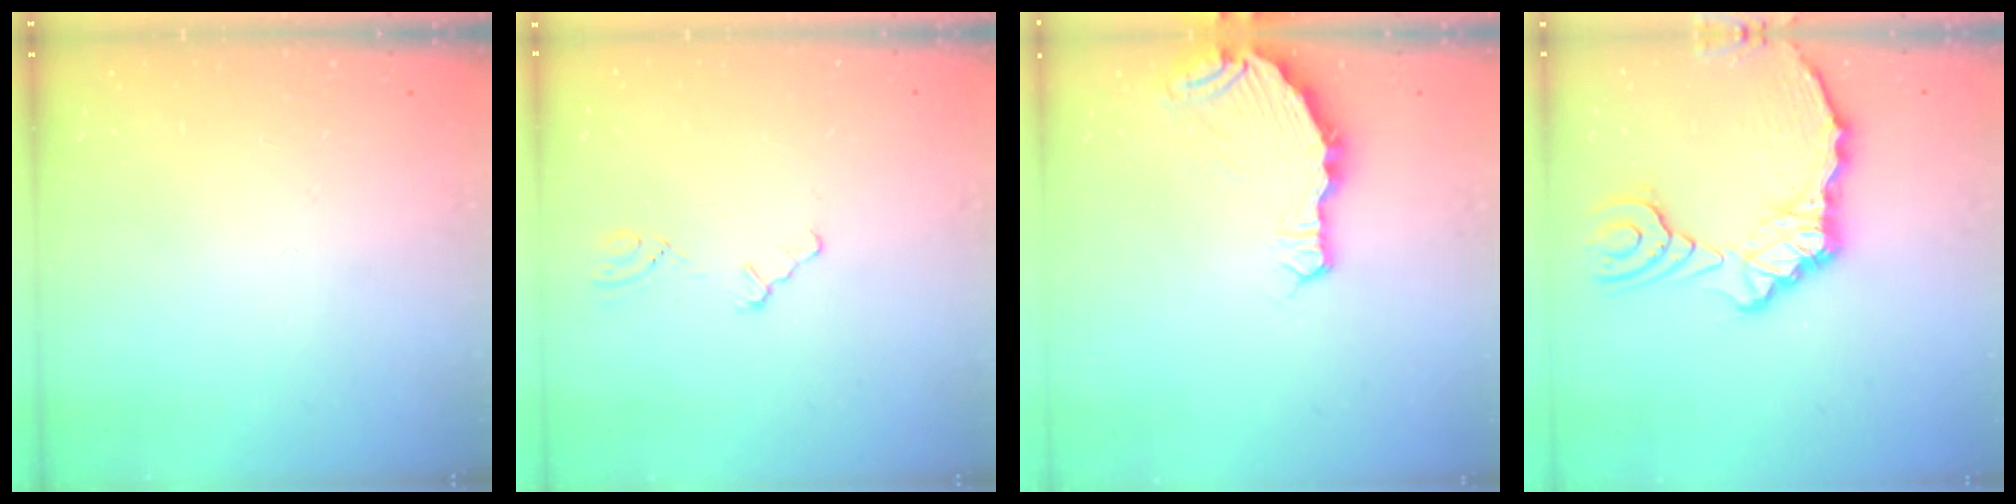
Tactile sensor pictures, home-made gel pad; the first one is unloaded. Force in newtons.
{"total": 1.2, "press": 1.1, "slide": 0.3}
{"total": 6.0, "press": 5.0, "slide": 3.3}
{"total": 12.5, "press": 12.4, "slide": 1.9}